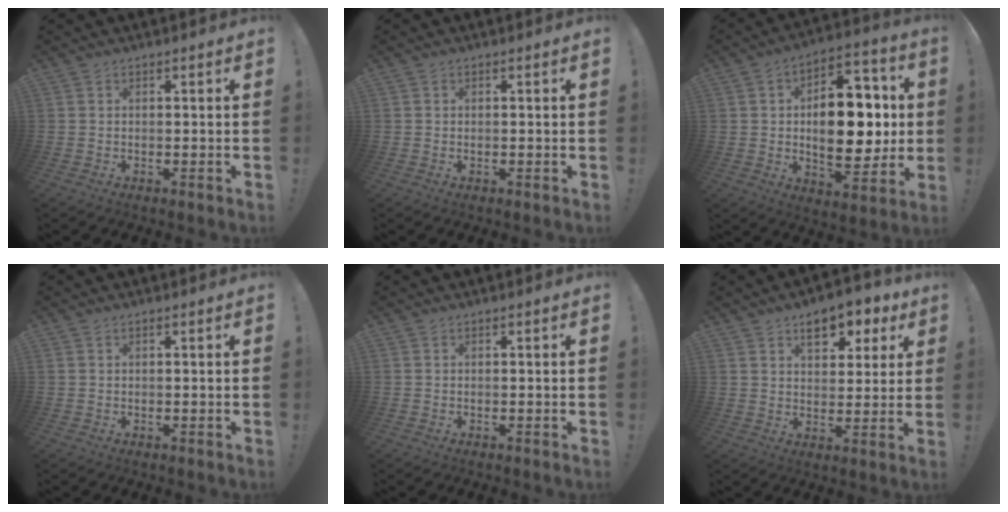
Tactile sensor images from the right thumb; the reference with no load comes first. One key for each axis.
{"total": 0.0}
{"total": 21.0, "fx": 1.0, "fy": 12.2, "fz": 17.1, "tx": -0.246, "ty": 0.008, "tz": 0.025}
{"total": 0.0}
{"total": 0.0}
{"total": 9.3, "fx": 5.2, "fy": 5.5, "fz": 5.4, "tx": -0.062, "ty": -0.030, "tz": 0.091}